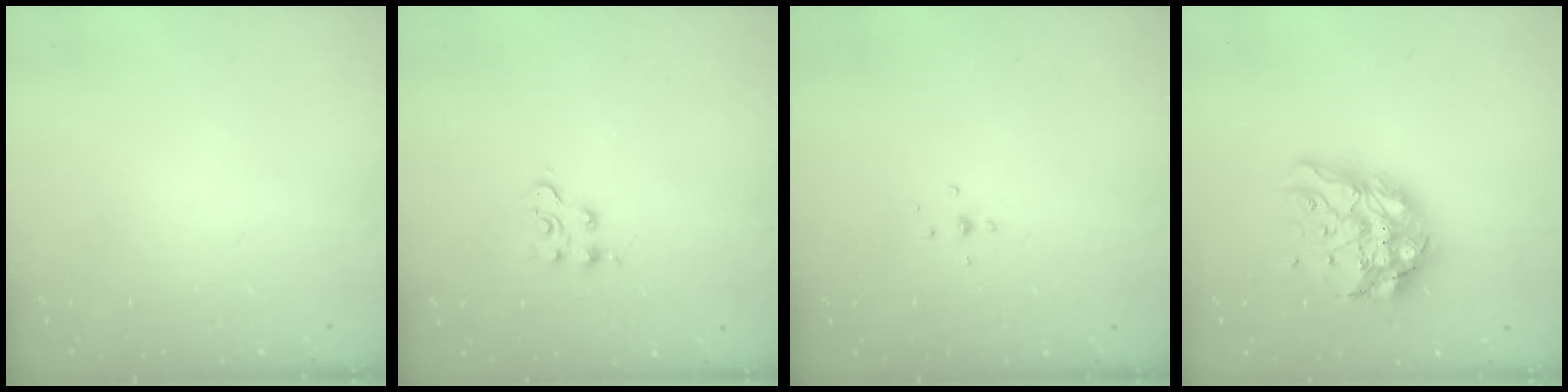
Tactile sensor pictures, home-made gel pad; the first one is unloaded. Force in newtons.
{"total": 4.2, "press": 4.1, "slide": 0.5}
{"total": 2.8, "press": 2.7, "slide": 0.7}
{"total": 15.3, "press": 15.2, "slide": 2.0}